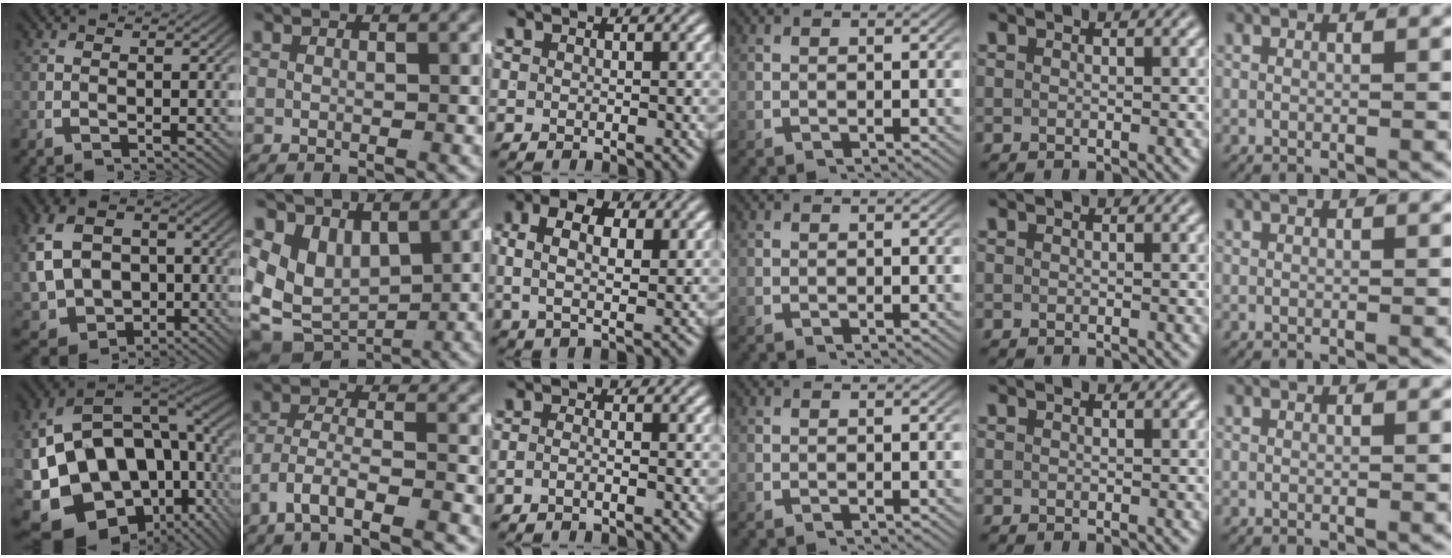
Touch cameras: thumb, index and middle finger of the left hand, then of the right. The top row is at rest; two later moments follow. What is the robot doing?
{"motion": "lift_and_place", "object": "shorts"}